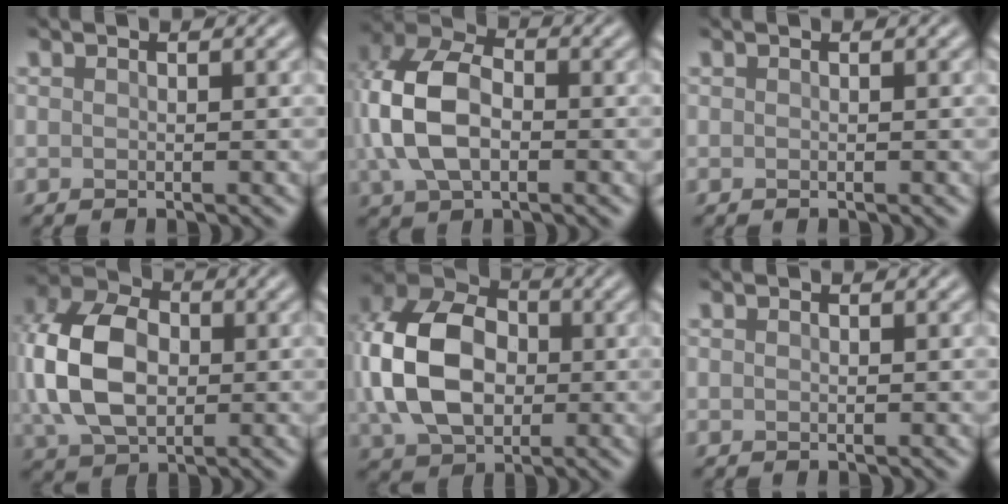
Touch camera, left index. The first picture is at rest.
{"total": 8.6, "force": [0.0, 5.7, 6.4], "torque": [-0.156, 0.009, -0.009]}
{"total": 0.0}
{"total": 10.1, "force": [0.4, 7.1, 7.2], "torque": [-0.169, 0.011, -0.002]}
{"total": 11.8, "force": [0.2, 8.4, 8.2], "torque": [-0.197, 0.007, -0.002]}
{"total": 0.0}